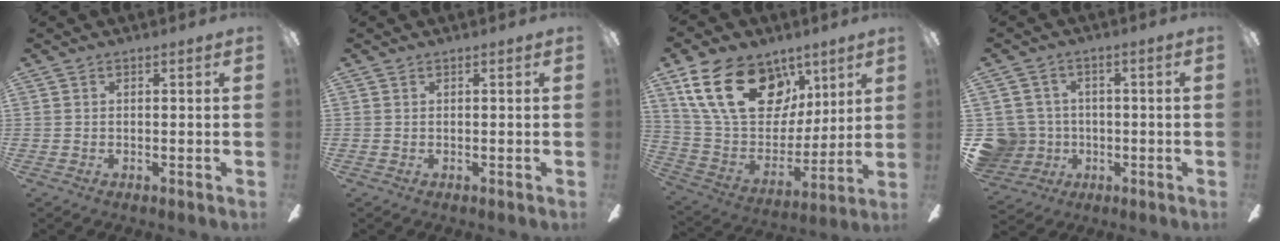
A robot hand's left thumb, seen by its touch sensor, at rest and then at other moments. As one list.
[{"total": 0.0}, {"total": 24.8, "force": [11.9, 16.0, 14.7], "torque": [-0.271, -0.045, 0.214]}, {"total": 8.8, "force": [-1.0, 8.5, 1.9], "torque": [-0.076, 0.013, -0.011]}]